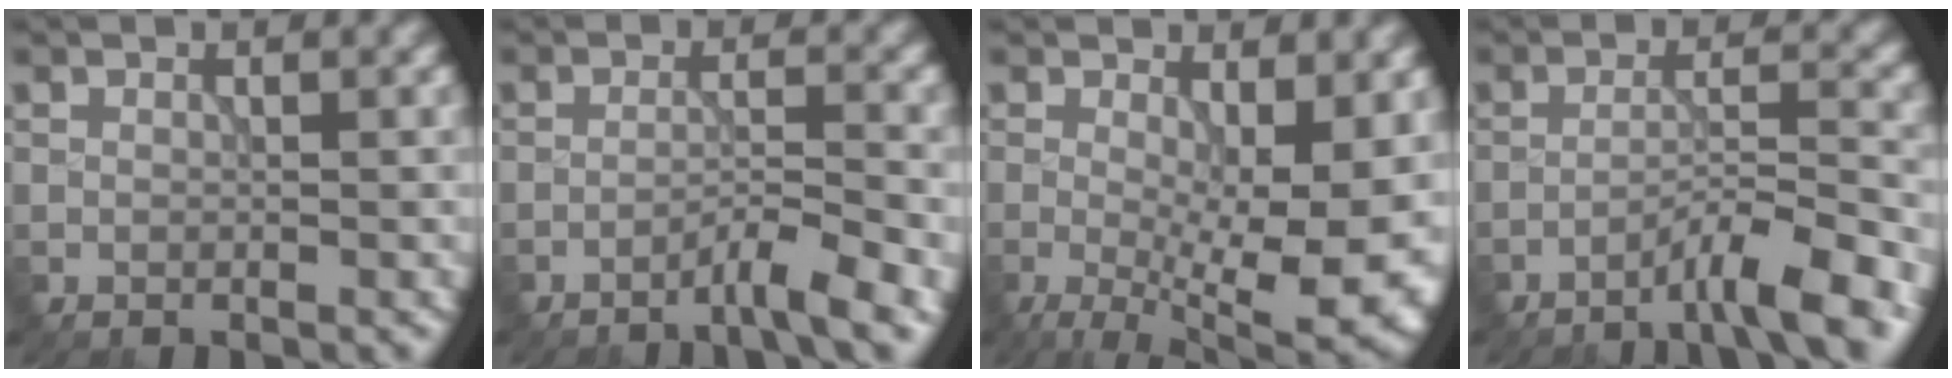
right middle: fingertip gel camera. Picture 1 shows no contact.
{"total": 3.6, "force": [-2.5, 0.3, 2.6], "torque": [-0.037, 0.007, -0.053]}
{"total": 11.6, "force": [-1.1, 4.4, 10.6], "torque": [-0.154, -0.020, -0.008]}
{"total": 5.1, "force": [-3.6, 0.3, 3.5], "torque": [-0.055, 0.012, -0.070]}